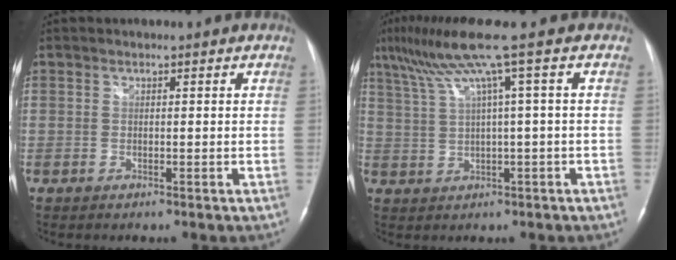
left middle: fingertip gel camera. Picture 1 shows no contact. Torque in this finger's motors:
{"motor_torque": [0.01, -0.11, 0.23, 0.16]}